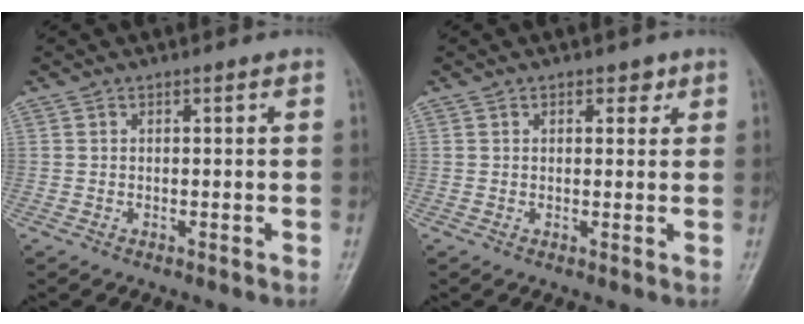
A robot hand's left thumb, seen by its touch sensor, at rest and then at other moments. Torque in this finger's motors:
{"motor_torque": [-0.04, 0.01, 0.01, -0.01, 0.00]}